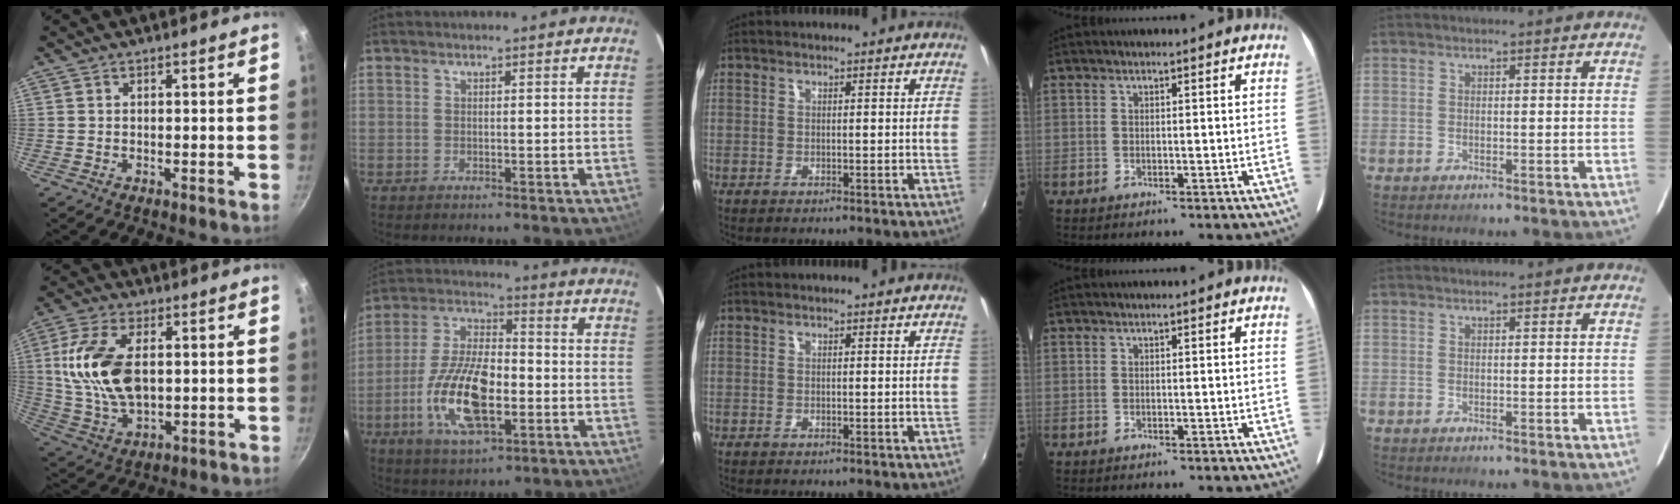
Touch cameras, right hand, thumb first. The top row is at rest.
{"thumb": {"total": 15.6, "force": [2.1, 8.9, 12.6], "torque": [-0.233, -0.005, 0.045]}, "index": {"total": 16.8, "force": [-4.8, 7.3, 14.4], "torque": [-0.300, -0.006, -0.089]}}